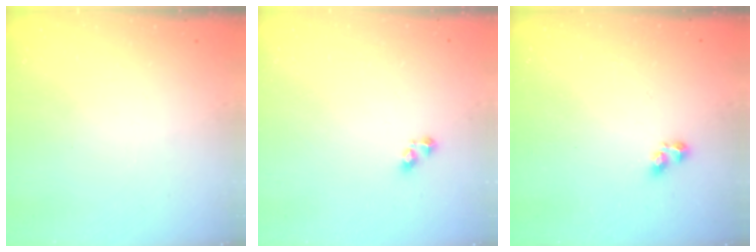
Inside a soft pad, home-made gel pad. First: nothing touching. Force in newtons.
{"total": 2.7, "press": 2.7, "slide": 0.4}
{"total": 2.4, "press": 2.3, "slide": 0.4}